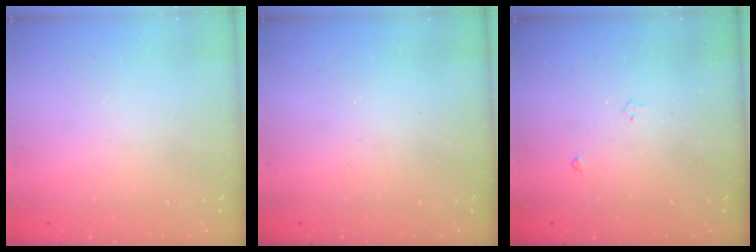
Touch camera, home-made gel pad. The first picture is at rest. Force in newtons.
{"total": 0.0}
{"total": 3.0, "press": 2.9, "slide": 0.5}